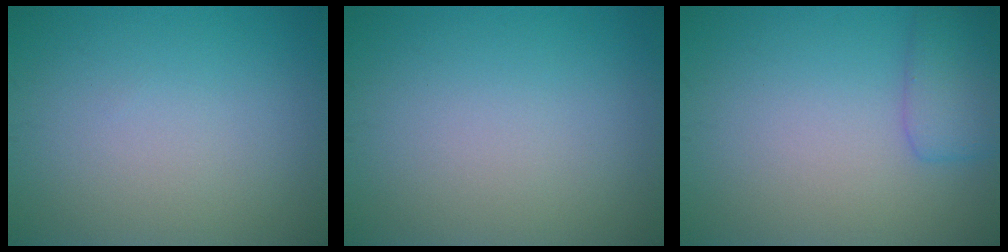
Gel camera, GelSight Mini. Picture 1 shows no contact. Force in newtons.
{"total": 0.0}
{"total": 2.9, "press": 2.9, "slide": 0.1}